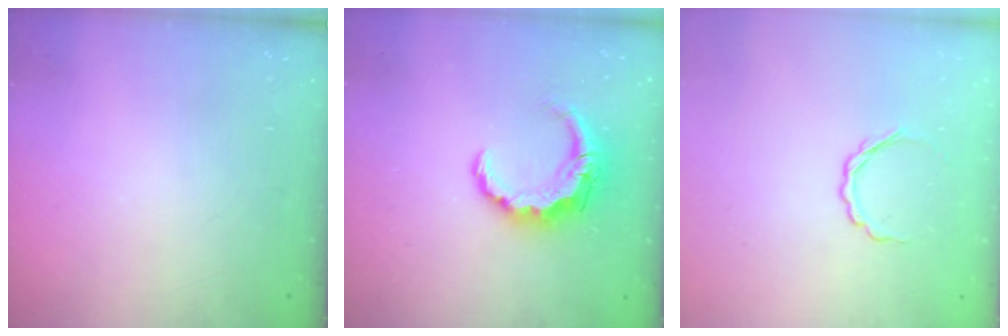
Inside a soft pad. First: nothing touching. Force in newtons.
{"total": 8.5, "press": 8.5, "slide": 0.9}
{"total": 4.2, "press": 4.0, "slide": 1.0}